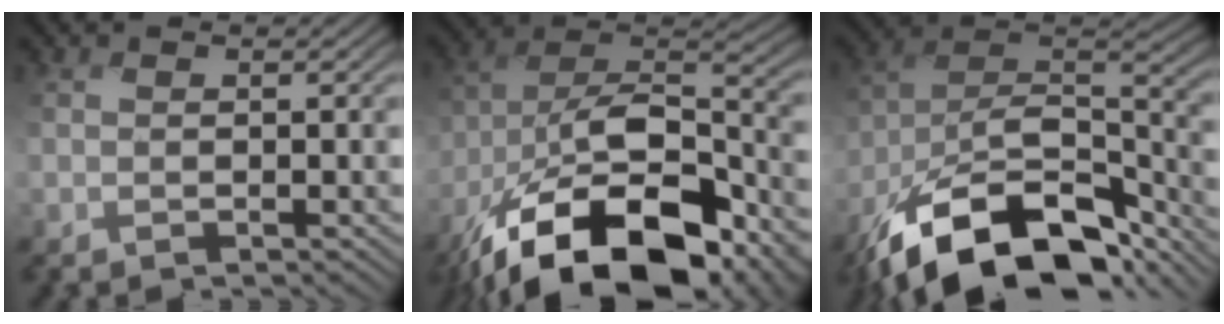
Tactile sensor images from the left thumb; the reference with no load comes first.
{"total": 20.3, "force": [-12.2, 10.2, 12.6], "torque": [-0.247, -0.048, -0.194]}
{"total": 18.2, "force": [-12.0, 9.1, 10.2], "torque": [-0.215, -0.039, -0.194]}